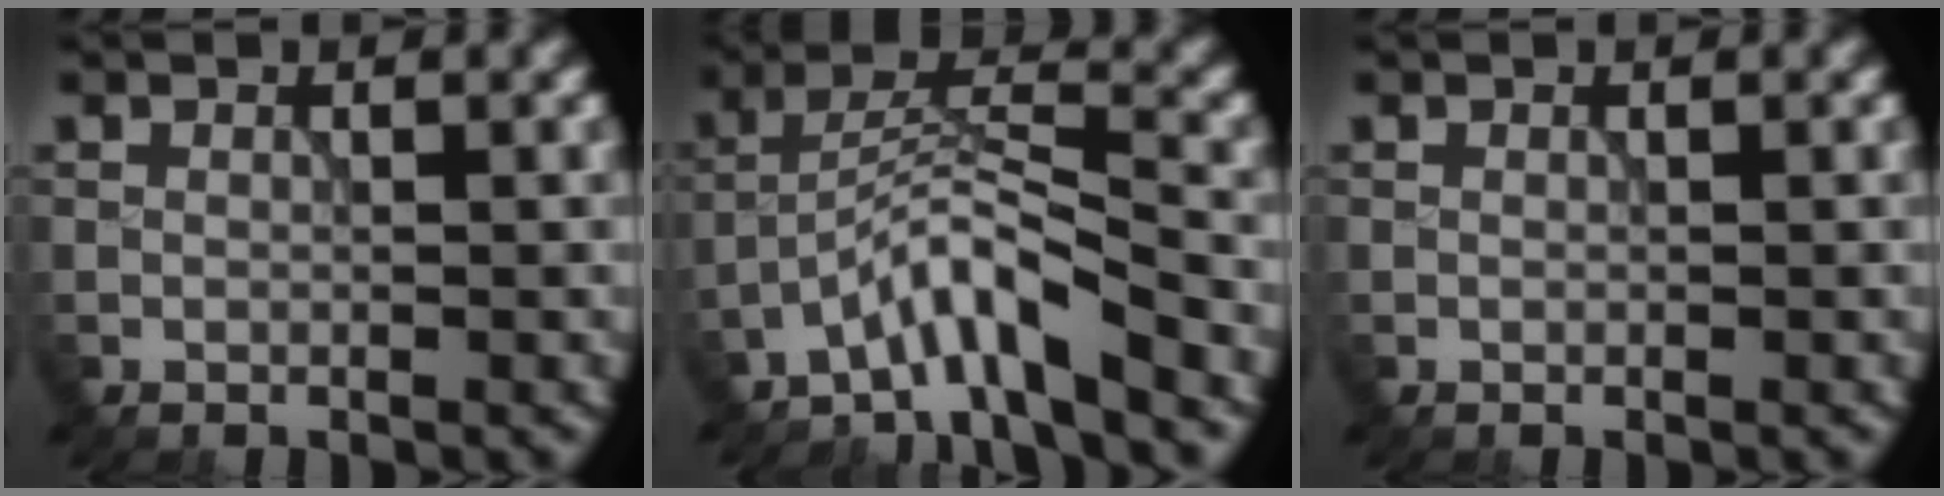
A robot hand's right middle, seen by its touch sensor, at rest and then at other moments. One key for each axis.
{"total": 5.4, "fx": -4.2, "fy": 0.6, "fz": 3.3, "tx": -0.056, "ty": 0.012, "tz": -0.085}
{"total": 0.0}